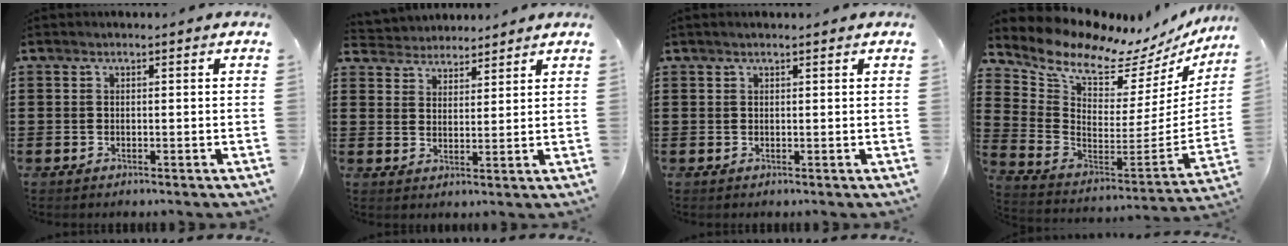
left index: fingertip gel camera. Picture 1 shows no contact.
{"total": 3.5, "force": [3.4, 1.0, -0.6], "torque": [-0.007, -0.013, 0.061]}
{"total": 0.7, "force": [0.5, 0.1, 0.5], "torque": [-0.010, 0.001, 0.009]}
{"total": 8.7, "force": [7.9, 2.8, 2.5], "torque": [-0.093, -0.071, 0.132]}